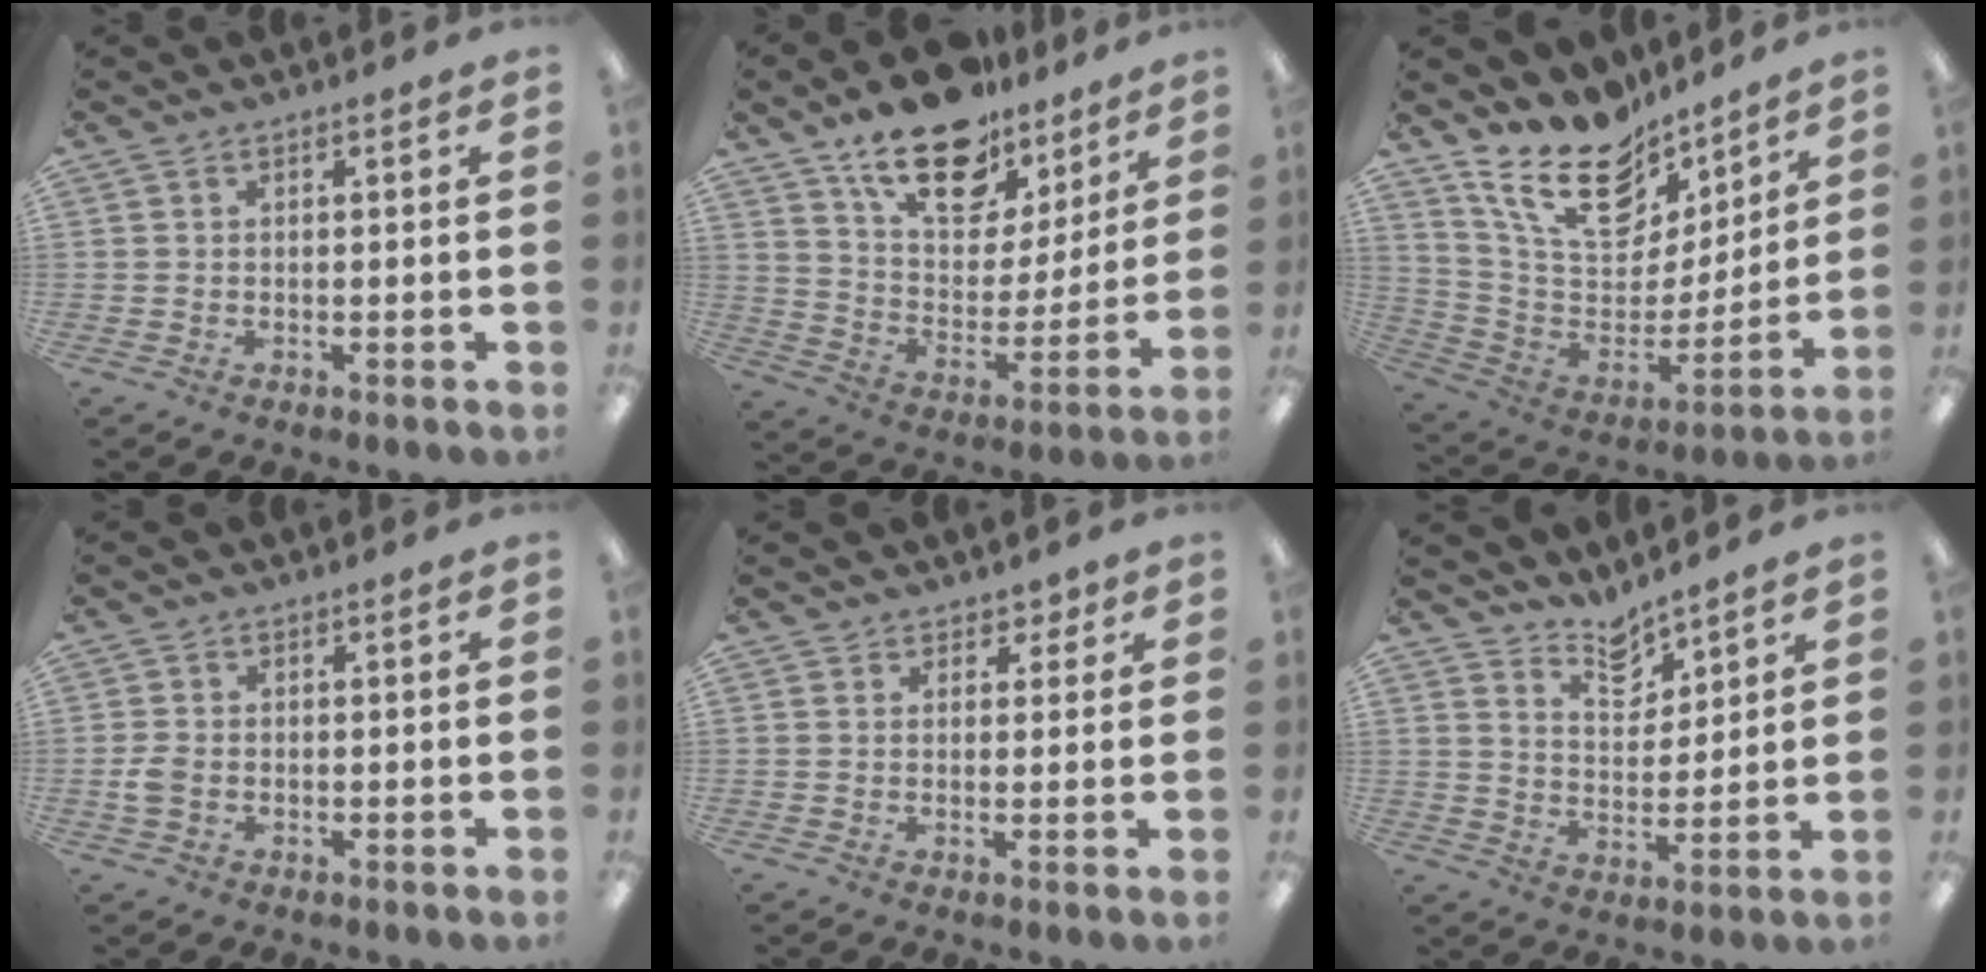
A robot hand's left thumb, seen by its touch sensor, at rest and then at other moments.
{"total": 19.4, "force": [13.9, 9.9, 9.1], "torque": [-0.147, -0.086, 0.245]}
{"total": 21.0, "force": [15.3, 10.7, 9.7], "torque": [-0.179, -0.099, 0.277]}
{"total": 3.0, "force": [-0.6, 2.0, 2.2], "torque": [-0.044, 0.003, -0.011]}
{"total": 2.7, "force": [1.6, 2.1, 0.6], "torque": [0.003, -0.001, 0.028]}
{"total": 7.4, "force": [6.6, 2.8, 1.5], "torque": [-0.020, -0.046, 0.122]}